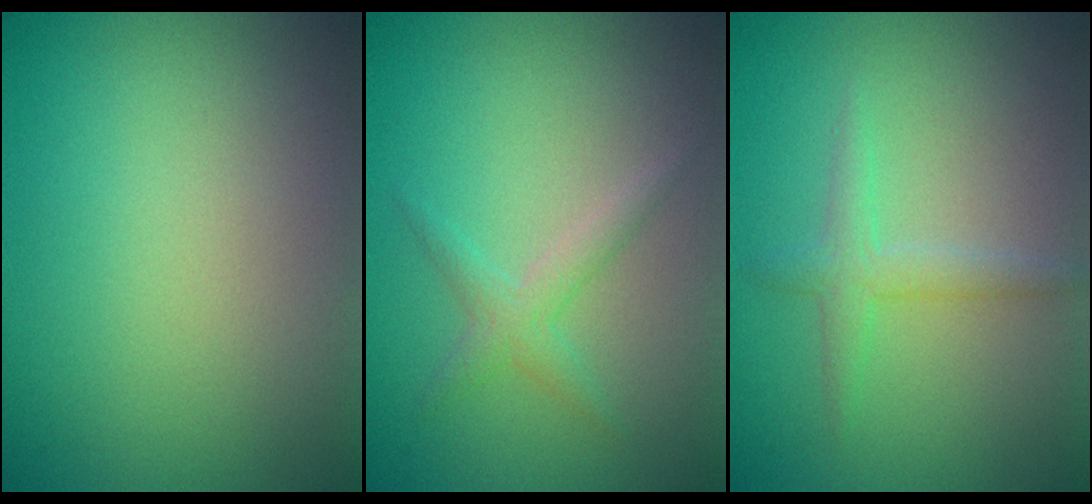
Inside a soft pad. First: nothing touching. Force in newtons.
{"total": 1.7, "press": 1.7, "slide": 0.0}
{"total": 1.9, "press": 1.9, "slide": 0.2}